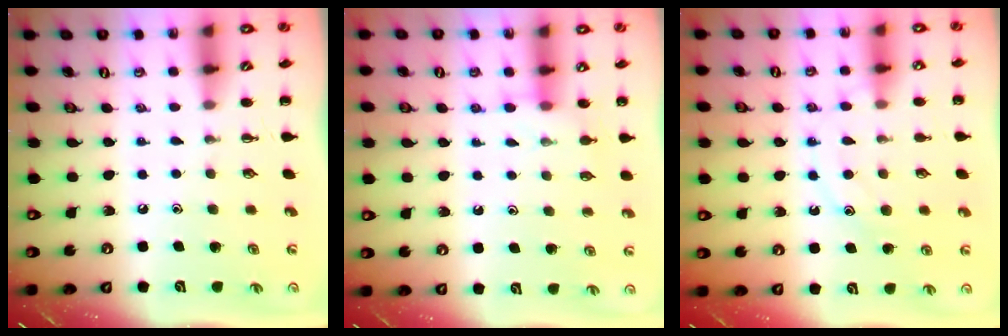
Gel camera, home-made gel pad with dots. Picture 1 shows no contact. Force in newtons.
{"total": 6.3, "press": 6.3, "slide": 0.4}
{"total": 11.9, "press": 11.9, "slide": 0.4}